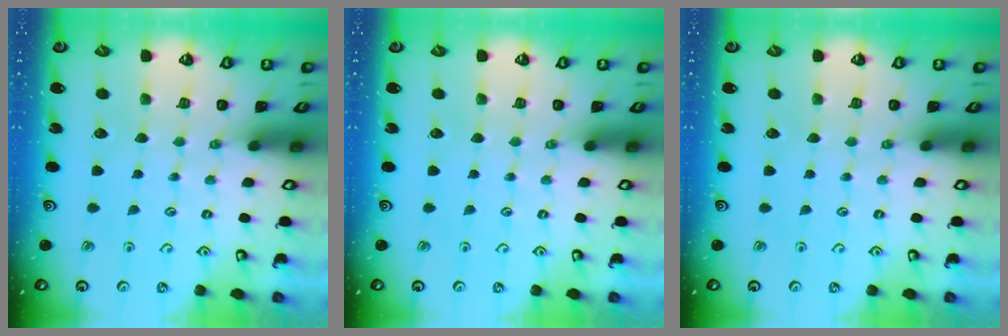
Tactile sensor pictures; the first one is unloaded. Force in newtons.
{"total": 0.0}
{"total": 0.0}